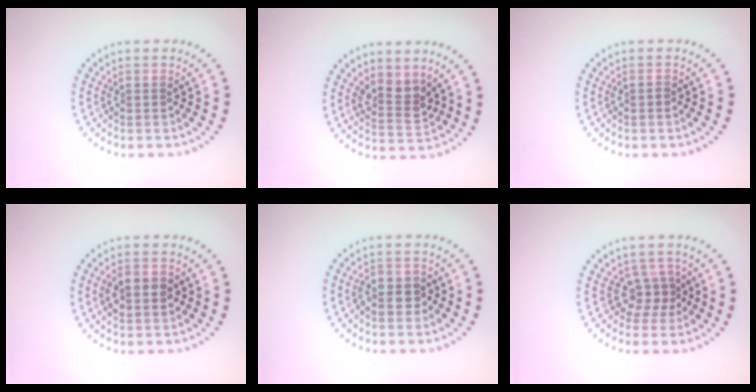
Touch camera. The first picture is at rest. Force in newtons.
{"total": 2.7, "press": 2.3, "slide": 1.4}
{"total": 0.8, "press": 0.8, "slide": 0.1}
{"total": 3.7, "press": 3.7, "slide": 0.1}
{"total": 2.5, "press": 2.5, "slide": 0.6}
{"total": 2.4, "press": 1.8, "slide": 1.6}